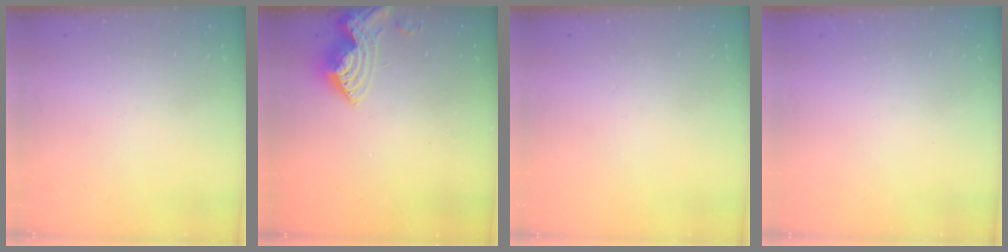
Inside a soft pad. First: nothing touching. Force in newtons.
{"total": 8.2, "press": 8.2, "slide": 0.9}
{"total": 0.0}
{"total": 1.5, "press": 1.3, "slide": 0.9}